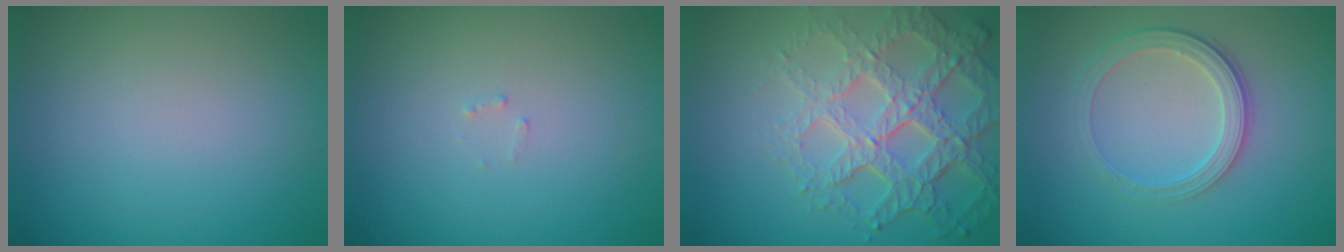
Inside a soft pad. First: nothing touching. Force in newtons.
{"total": 0.6, "press": 0.6, "slide": 0.1}
{"total": 7.5, "press": 5.2, "slide": 5.4}
{"total": 2.8, "press": 2.6, "slide": 1.1}